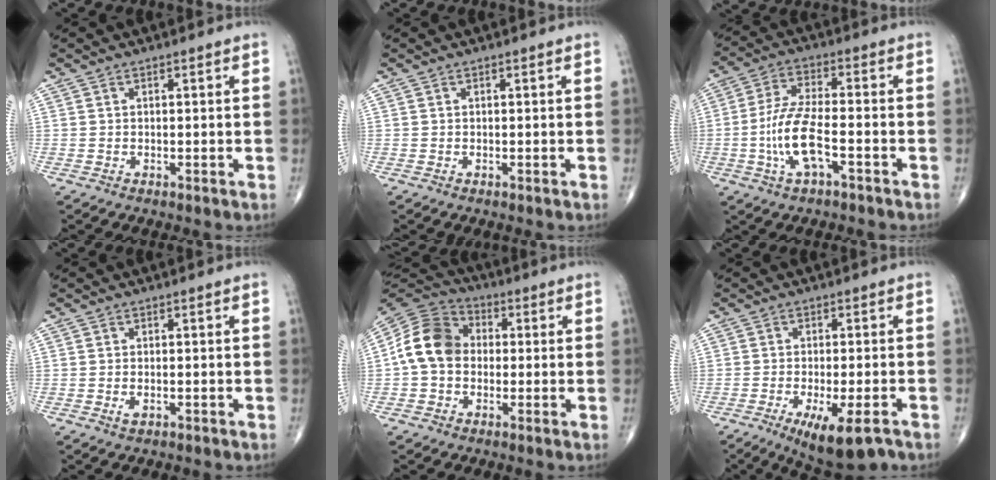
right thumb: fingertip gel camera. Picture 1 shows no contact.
{"total": 0.0}
{"total": 10.2, "force": [-3.2, 3.5, 9.0], "torque": [-0.194, 0.024, -0.062]}
{"total": 1.4, "force": [-0.5, 0.7, 1.1], "torque": [-0.021, 0.002, -0.006]}
{"total": 11.6, "force": [0.0, 9.2, 7.1], "torque": [-0.121, 0.034, -0.015]}
{"total": 9.8, "force": [-5.6, 2.7, 7.6], "torque": [-0.116, -0.003, -0.083]}